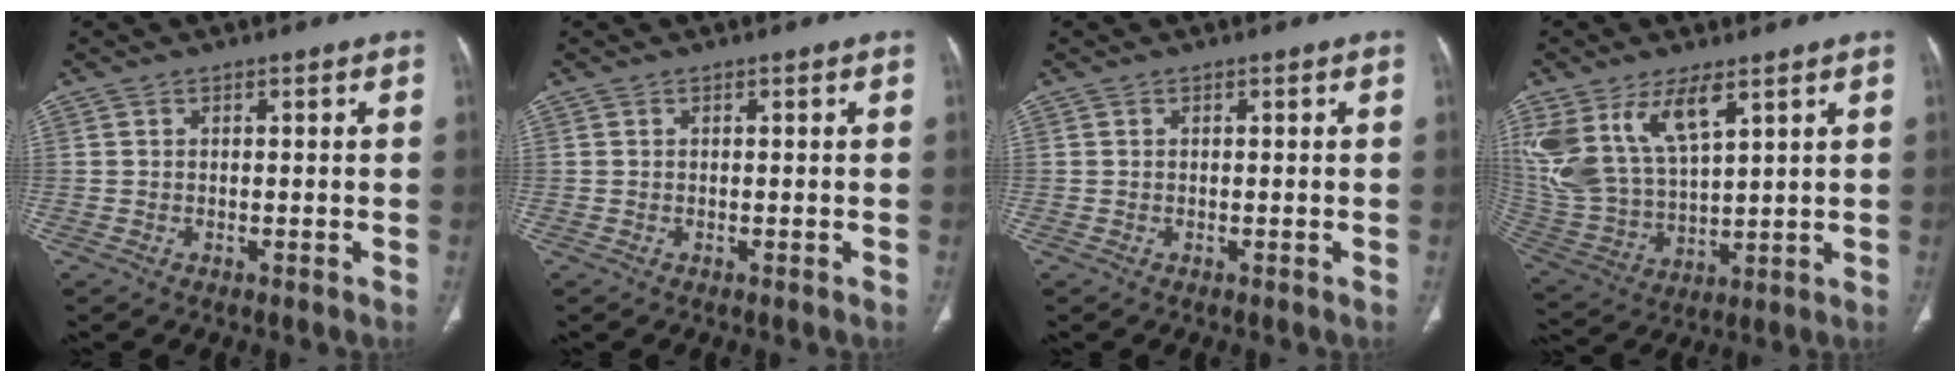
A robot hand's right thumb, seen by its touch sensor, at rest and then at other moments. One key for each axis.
{"total": 0.0}
{"total": 0.0}
{"total": 16.1, "fx": 8.3, "fy": 7.5, "fz": 11.6, "tx": -0.235, "ty": -0.029, "tz": 0.179}